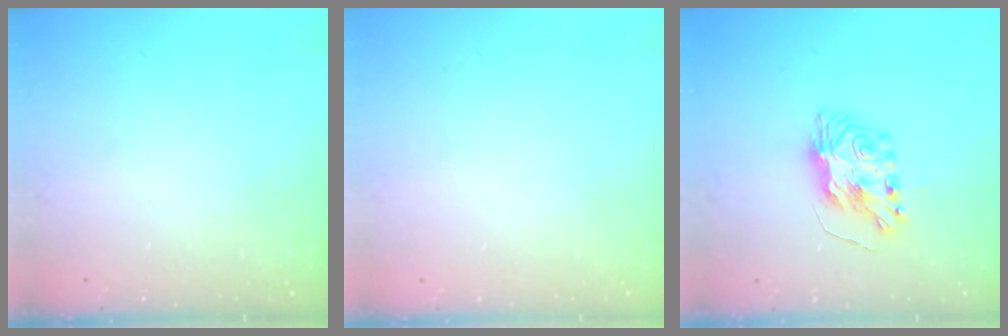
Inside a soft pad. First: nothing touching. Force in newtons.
{"total": 0.0}
{"total": 8.2, "press": 8.2, "slide": 0.5}